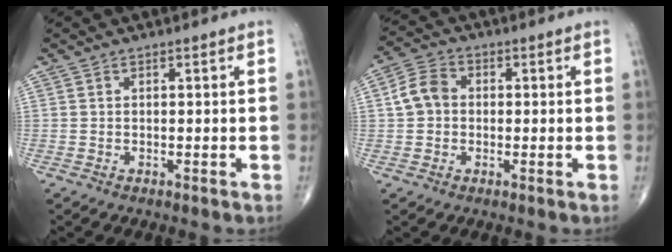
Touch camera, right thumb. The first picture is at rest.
{"total": 5.9, "force": [0.2, 4.7, 3.5], "torque": [-0.058, 0.017, -0.003]}